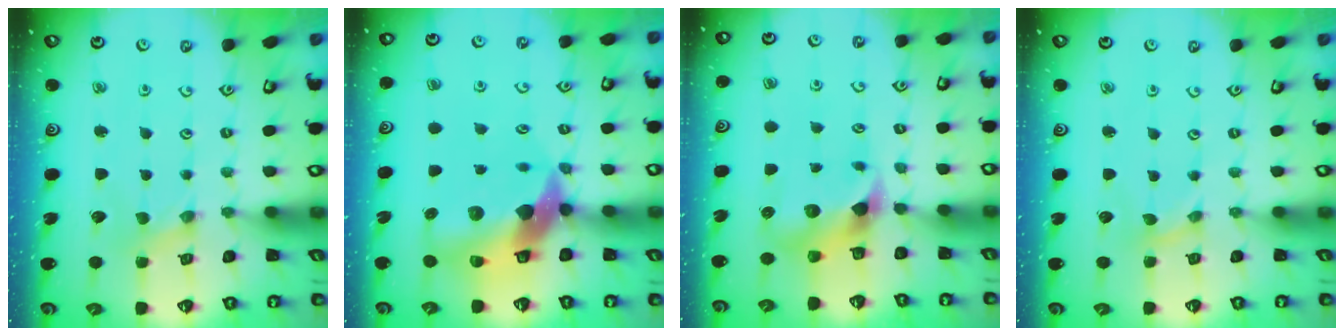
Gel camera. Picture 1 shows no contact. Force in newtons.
{"total": 17.0, "press": 16.8, "slide": 2.5}
{"total": 7.2, "press": 7.1, "slide": 0.9}
{"total": 0.0}